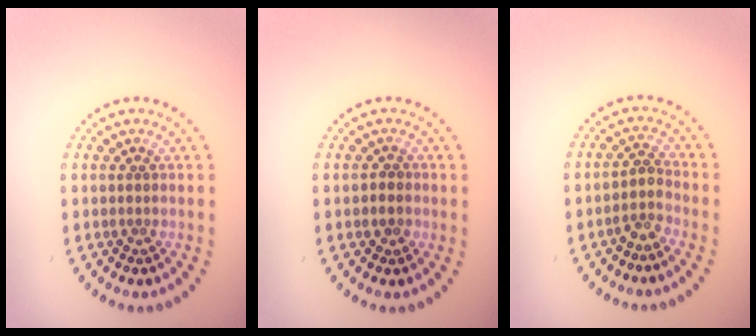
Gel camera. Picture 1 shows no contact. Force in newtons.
{"total": 1.3, "press": 1.1, "slide": 0.6}
{"total": 1.9, "press": 1.4, "slide": 1.3}